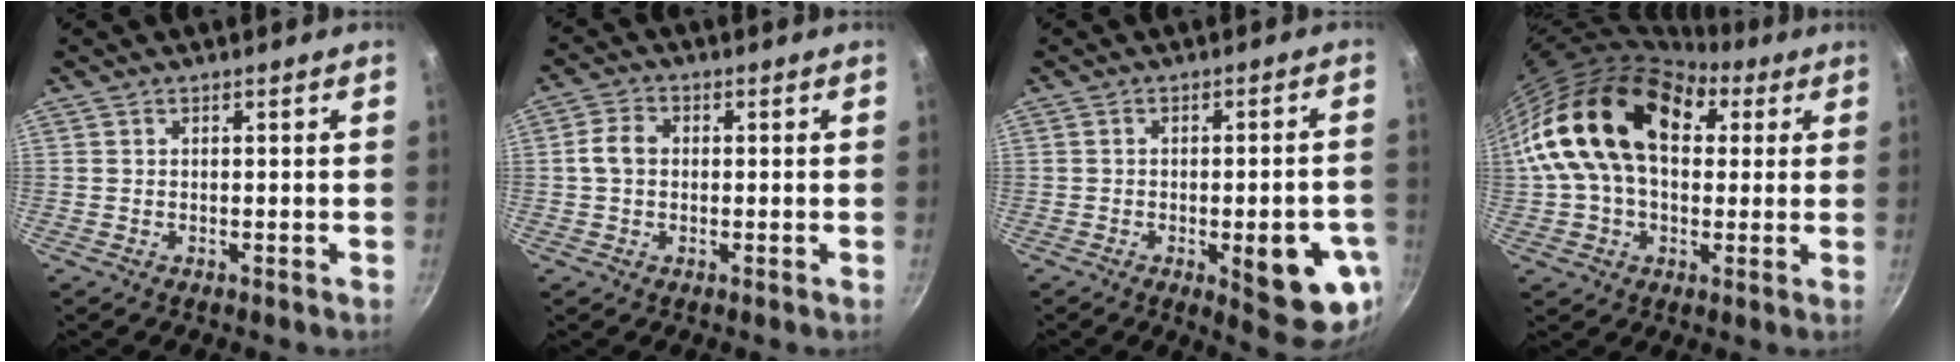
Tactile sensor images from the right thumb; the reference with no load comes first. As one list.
[{"total": 5.9, "force": [0.1, 4.8, 3.4], "torque": [-0.046, 0.016, -0.011]}, {"total": 13.3, "force": [-4.2, 4.3, 11.9], "torque": [-0.118, 0.006, -0.048]}, {"total": 22.8, "force": [5.0, 15.1, 16.3], "torque": [-0.271, 0.033, 0.069]}]